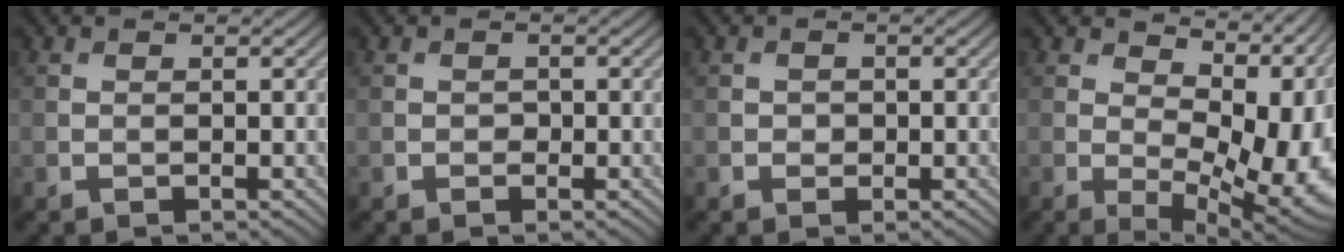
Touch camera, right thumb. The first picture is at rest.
{"total": 0.7, "force": [-0.2, 0.7, 0.2], "torque": [0.000, -0.005, -0.006]}
{"total": 0.9, "force": [-0.1, 0.9, 0.3], "torque": [-0.003, -0.006, -0.005]}
{"total": 15.8, "force": [1.9, 8.9, 12.9], "torque": [-0.155, -0.007, 0.068]}